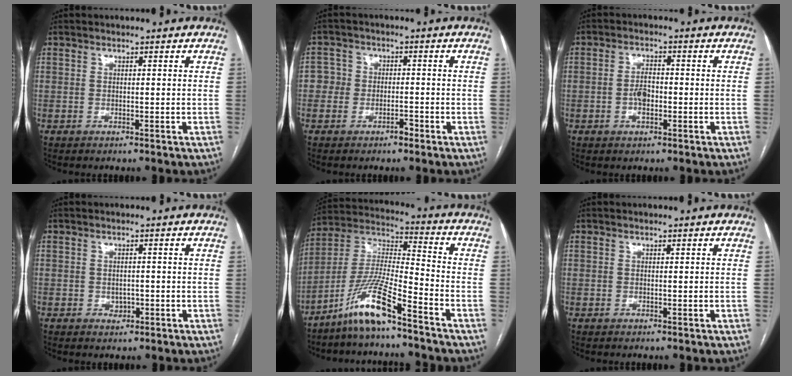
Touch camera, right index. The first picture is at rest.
{"total": 3.6, "force": [-1.5, 3.1, 1.1], "torque": [-0.003, 0.015, -0.032]}
{"total": 3.2, "force": [-0.8, 1.6, 2.7], "torque": [-0.053, 0.004, -0.015]}
{"total": 1.3, "force": [-0.4, 1.1, 0.6], "torque": [-0.009, 0.003, -0.001]}
{"total": 11.7, "force": [-8.1, 0.4, 8.4], "torque": [-0.180, -0.007, -0.161]}
{"total": 0.0}